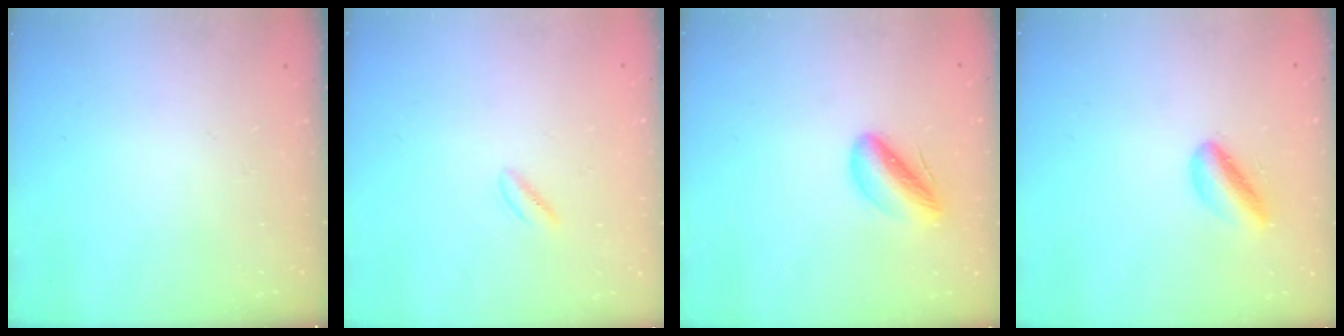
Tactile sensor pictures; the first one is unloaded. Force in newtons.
{"total": 1.5, "press": 1.3, "slide": 0.8}
{"total": 8.0, "press": 7.9, "slide": 1.3}
{"total": 5.9, "press": 5.8, "slide": 1.3}